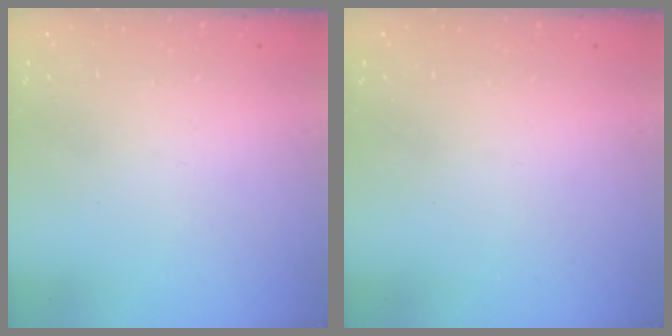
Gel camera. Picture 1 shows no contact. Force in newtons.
{"total": 0.0}